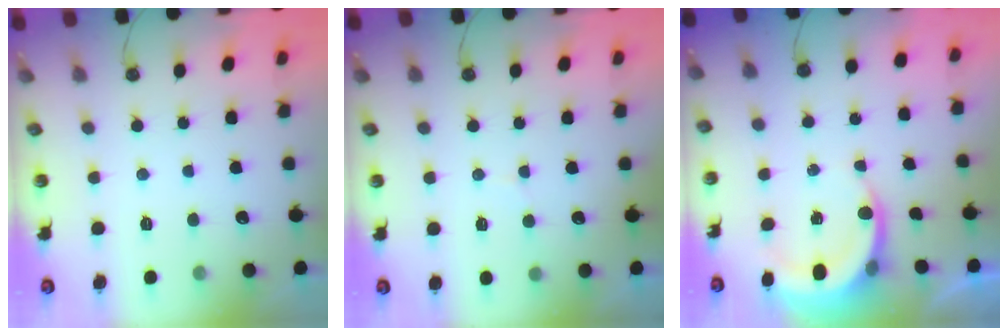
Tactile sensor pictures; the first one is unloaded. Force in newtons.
{"total": 5.4, "press": 5.4, "slide": 0.5}
{"total": 4.6, "press": 4.6, "slide": 0.4}